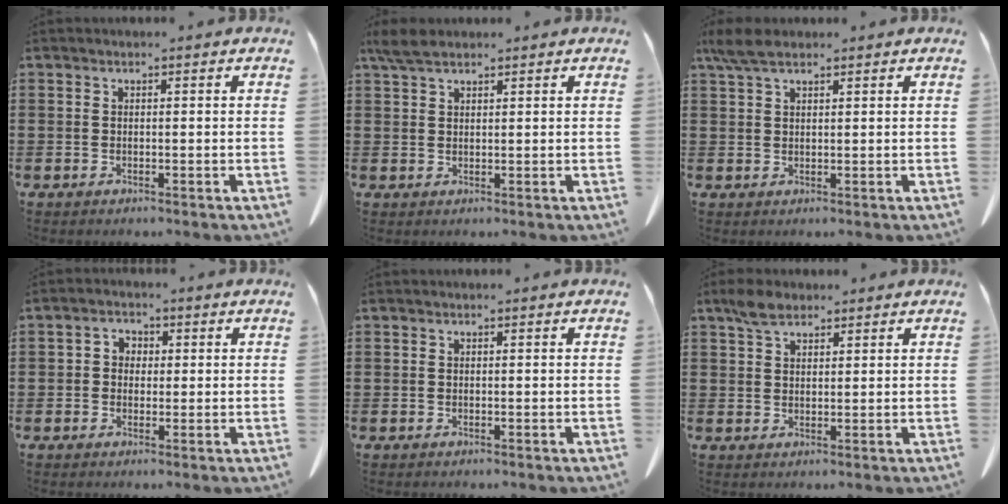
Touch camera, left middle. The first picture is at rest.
{"total": 3.2, "force": [2.3, 1.2, 1.9], "torque": [-0.043, 0.006, 0.043]}
{"total": 3.9, "force": [2.6, 1.3, 2.5], "torque": [-0.064, 0.001, 0.047]}
{"total": 2.0, "force": [-0.1, 1.7, 0.9], "torque": [-0.023, 0.011, -0.006]}
{"total": 0.0}
{"total": 3.5, "force": [2.6, 1.7, 1.8], "torque": [-0.042, 0.006, 0.048]}